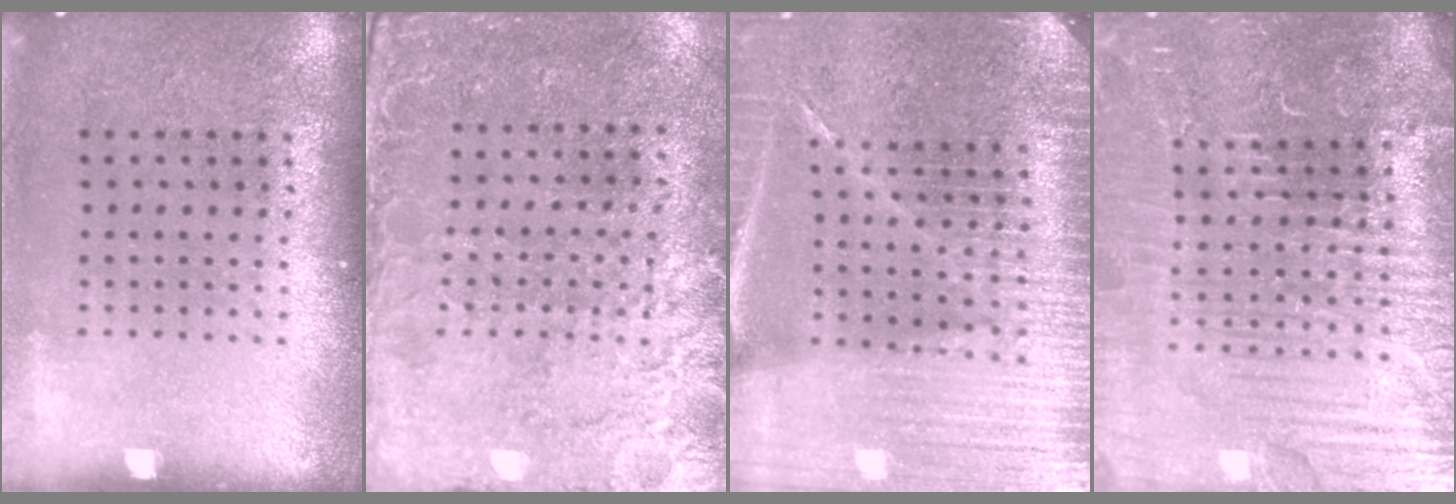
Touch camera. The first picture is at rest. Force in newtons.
{"total": 2.6, "press": 2.4, "slide": 1.1}
{"total": 4.8, "press": 4.4, "slide": 1.9}
{"total": 5.4, "press": 5.0, "slide": 1.9}